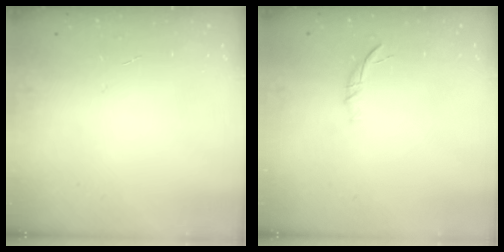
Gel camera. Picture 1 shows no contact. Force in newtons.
{"total": 5.3, "press": 5.1, "slide": 1.1}